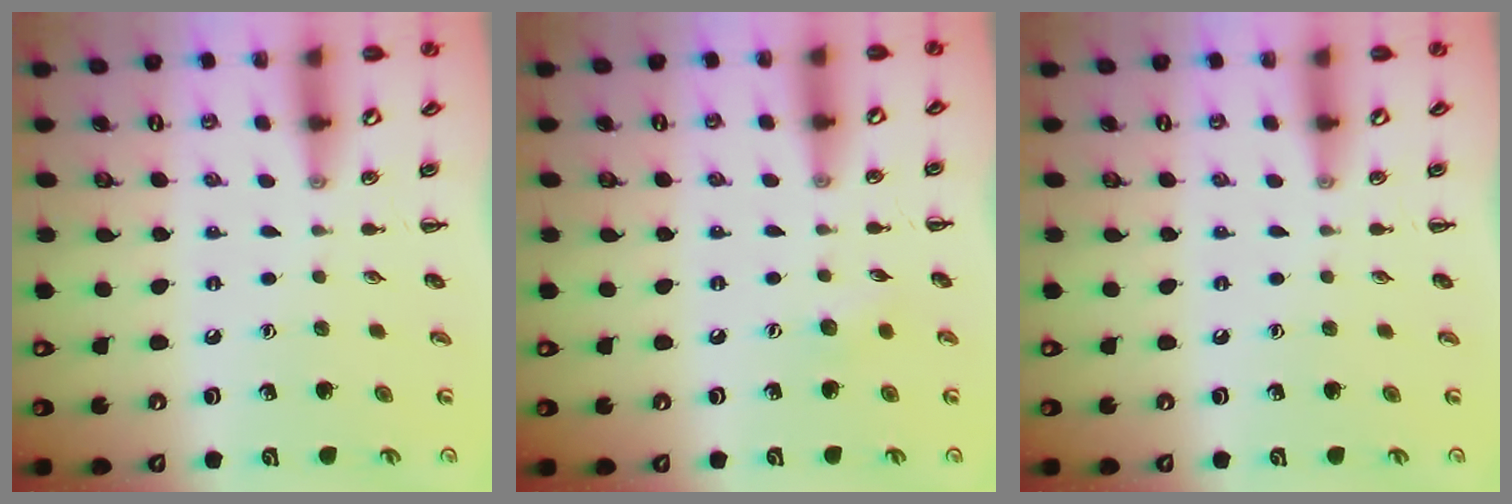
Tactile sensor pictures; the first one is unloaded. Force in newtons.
{"total": 4.5, "press": 4.3, "slide": 1.2}
{"total": 0.0}